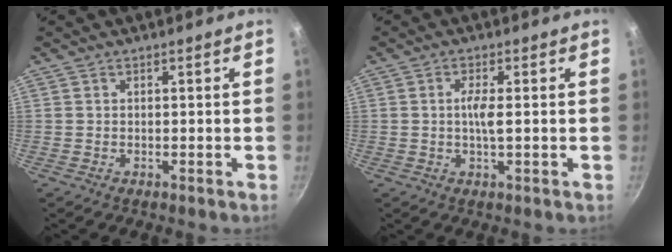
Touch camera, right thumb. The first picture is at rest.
{"total": 3.2, "force": [0.1, 0.4, 3.2], "torque": [-0.069, 0.000, 0.000]}